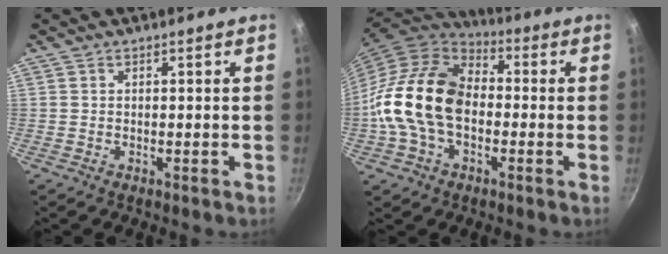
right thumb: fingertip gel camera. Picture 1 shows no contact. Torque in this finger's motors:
{"motor_torque": [1.04, 2.84, 1.45, -1.32, 0.25]}